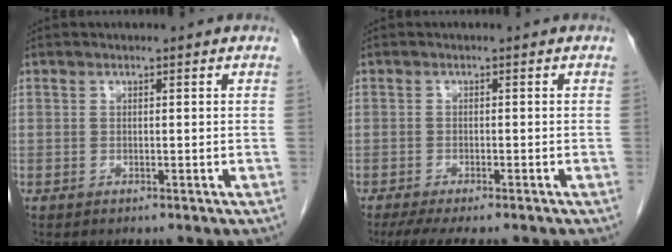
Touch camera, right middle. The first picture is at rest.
{"total": 7.4, "force": [-6.0, 1.4, 4.1], "torque": [-0.055, -0.012, -0.092]}